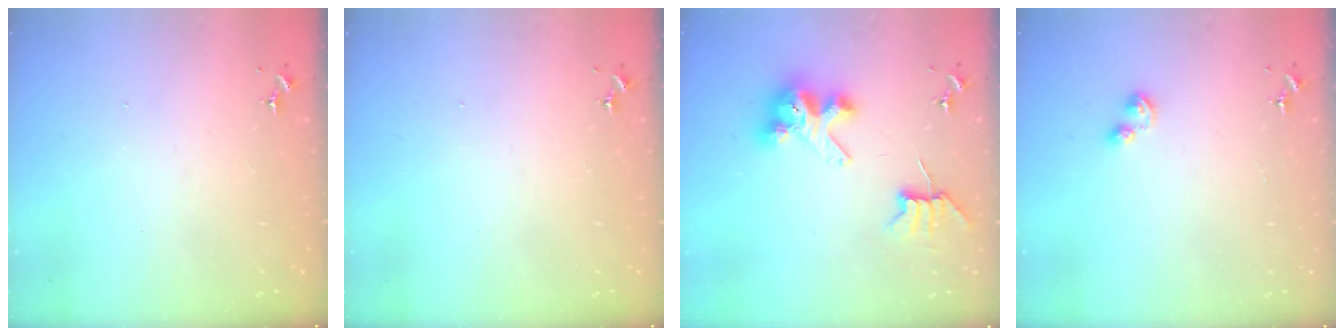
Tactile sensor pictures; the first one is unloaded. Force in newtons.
{"total": 0.0}
{"total": 10.5, "press": 10.4, "slide": 1.0}
{"total": 3.6, "press": 3.6, "slide": 0.6}